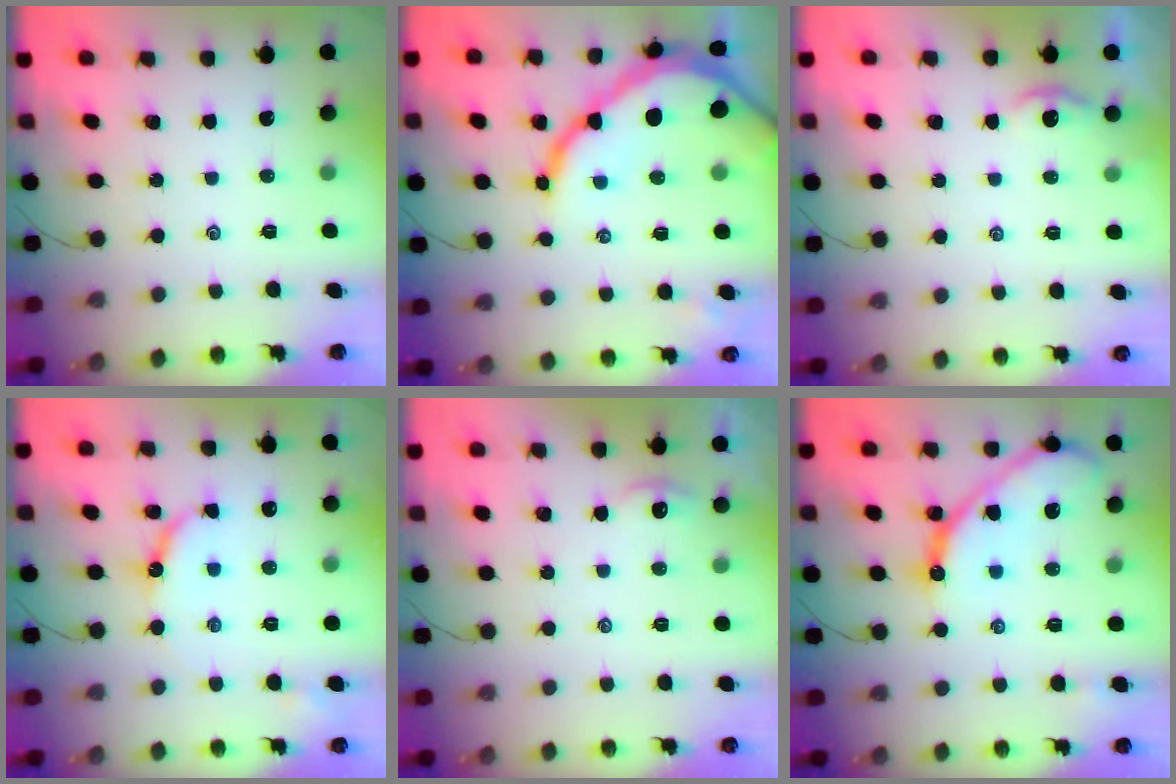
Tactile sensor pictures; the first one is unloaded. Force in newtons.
{"total": 18.0, "press": 17.9, "slide": 1.8}
{"total": 3.4, "press": 3.4, "slide": 0.4}
{"total": 8.0, "press": 7.9, "slide": 0.4}
{"total": 2.4, "press": 2.3, "slide": 0.4}
{"total": 12.3, "press": 12.3, "slide": 1.3}